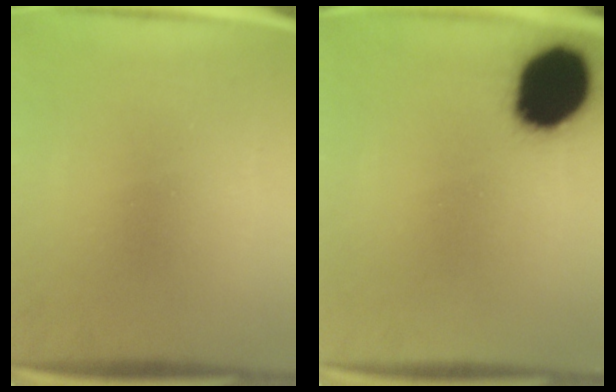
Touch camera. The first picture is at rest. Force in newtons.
{"total": 18.5}